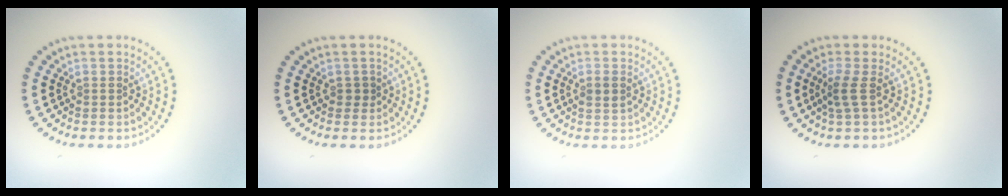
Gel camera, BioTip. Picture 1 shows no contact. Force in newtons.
{"total": 0.7, "press": 0.7, "slide": 0.2}
{"total": 1.3, "press": 1.3, "slide": 0.3}
{"total": 1.7, "press": 1.2, "slide": 1.3}